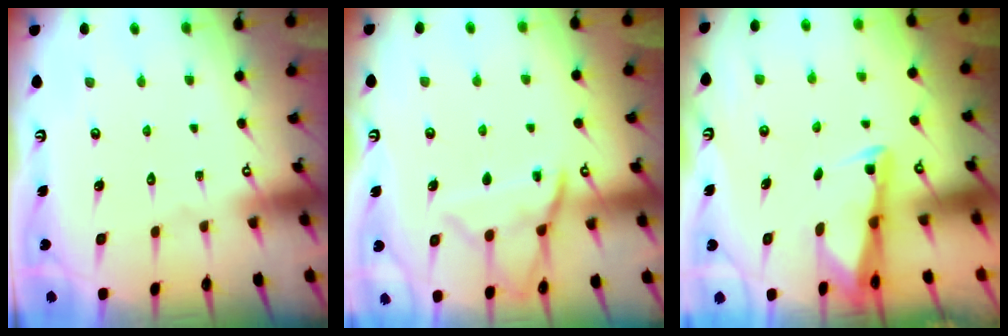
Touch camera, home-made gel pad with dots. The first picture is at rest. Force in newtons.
{"total": 11.4, "press": 11.4, "slide": 1.2}
{"total": 2.7, "press": 2.6, "slide": 0.3}